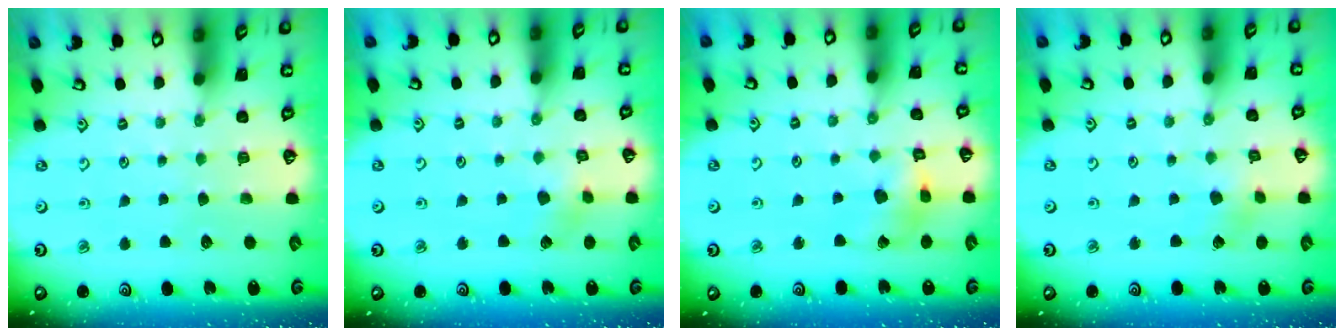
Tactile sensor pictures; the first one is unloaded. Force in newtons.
{"total": 3.9, "press": 3.9, "slide": 0.6}
{"total": 6.9, "press": 6.9, "slide": 0.8}
{"total": 2.5, "press": 2.3, "slide": 0.8}